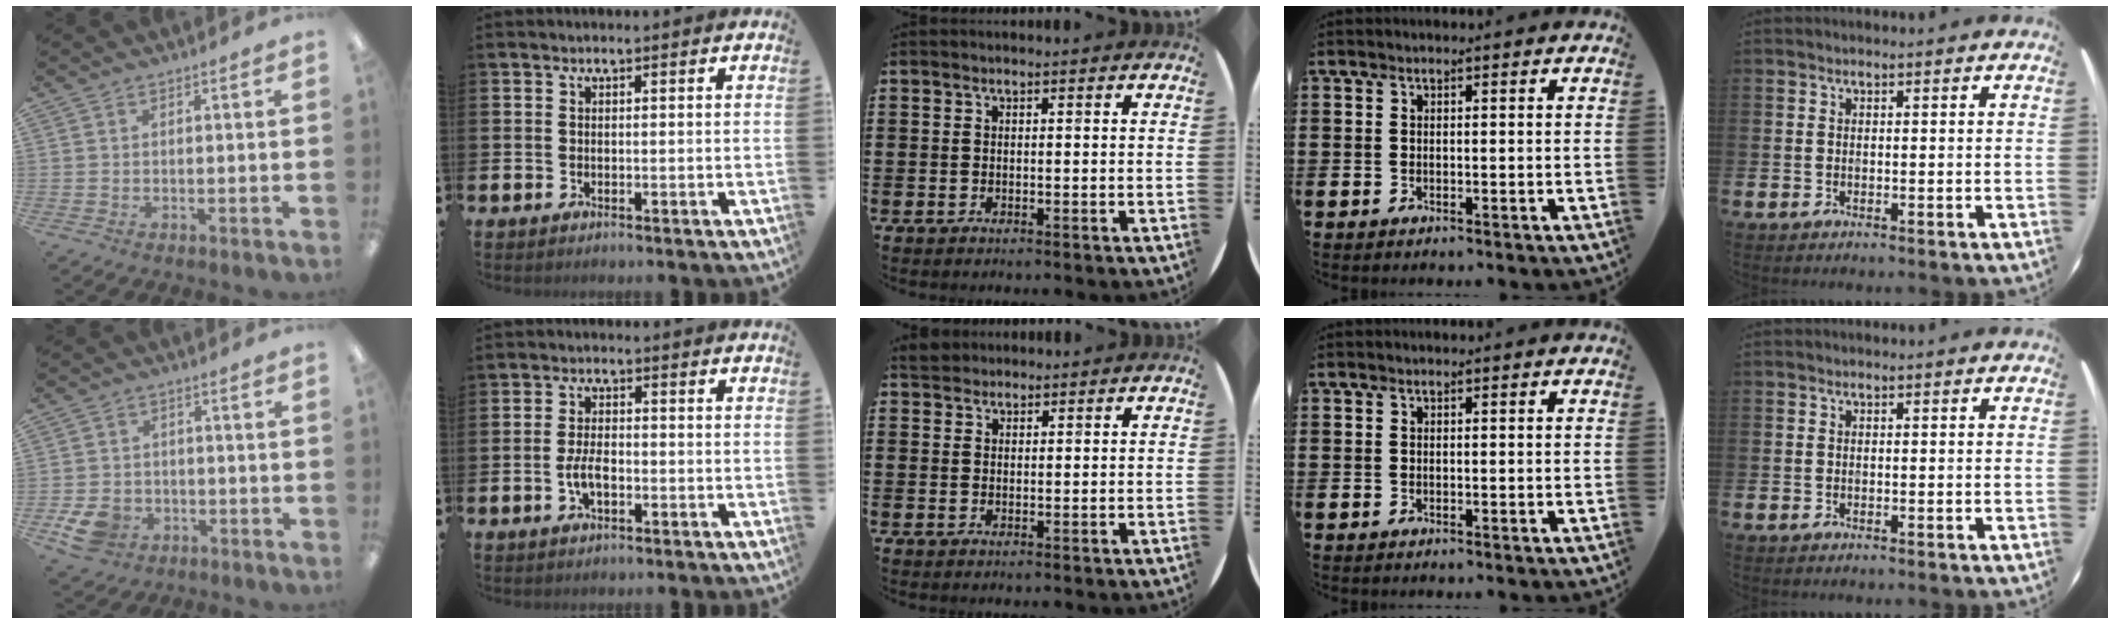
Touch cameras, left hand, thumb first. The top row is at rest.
{"thumb": {"total": 6.8, "force": [-3.2, 5.2, 3.0], "torque": [-0.062, 0.012, -0.058]}, "index": {"total": 3.5, "force": [-1.0, 1.6, 2.9], "torque": [-0.044, 0.001, -0.020]}, "middle": {"total": 2.1, "force": [2.0, 0.7, 0.2], "torque": [-0.002, 0.001, 0.038]}}